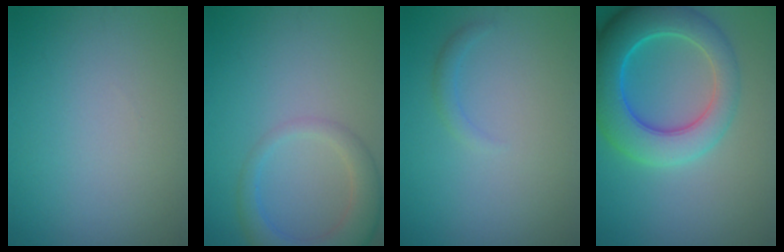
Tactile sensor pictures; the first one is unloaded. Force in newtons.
{"total": 4.8, "press": 4.8, "slide": 0.3}
{"total": 1.0, "press": 1.0, "slide": 0.0}
{"total": 8.4, "press": 8.3, "slide": 0.3}